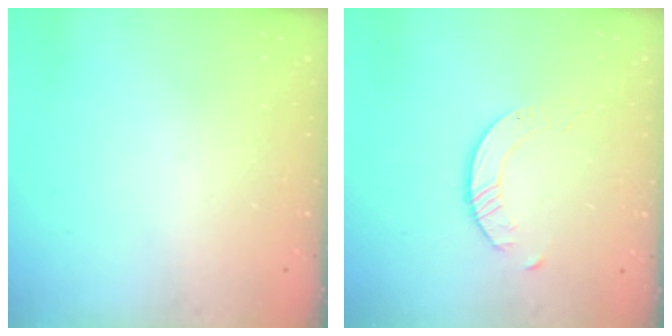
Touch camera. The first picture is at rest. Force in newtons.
{"total": 2.6, "press": 2.6, "slide": 0.3}